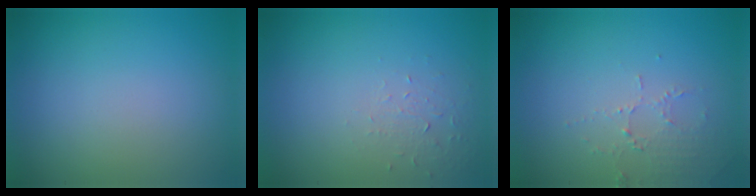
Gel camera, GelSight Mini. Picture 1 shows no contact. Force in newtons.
{"total": 1.0, "press": 0.4, "slide": 0.9}
{"total": 1.9, "press": 1.8, "slide": 0.4}